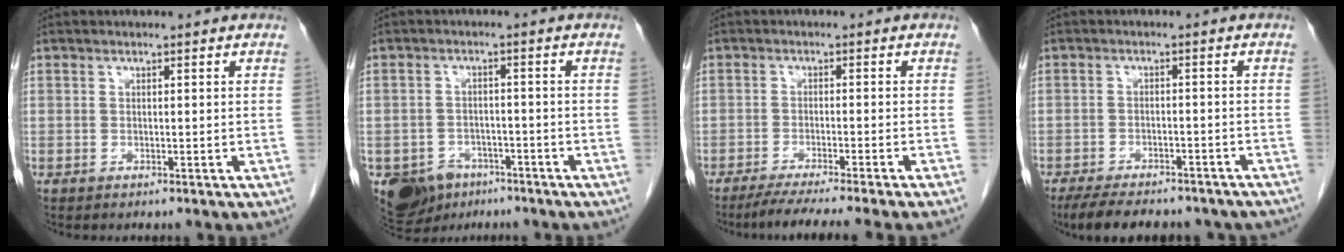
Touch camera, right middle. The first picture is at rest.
{"total": 9.5, "force": [-5.8, 6.8, 3.2], "torque": [-0.065, 0.004, -0.084]}
{"total": 10.3, "force": [-8.6, -1.5, 5.4], "torque": [-0.055, -0.027, -0.130]}
{"total": 15.3, "force": [-12.9, 4.9, 6.6], "torque": [-0.130, -0.008, -0.168]}